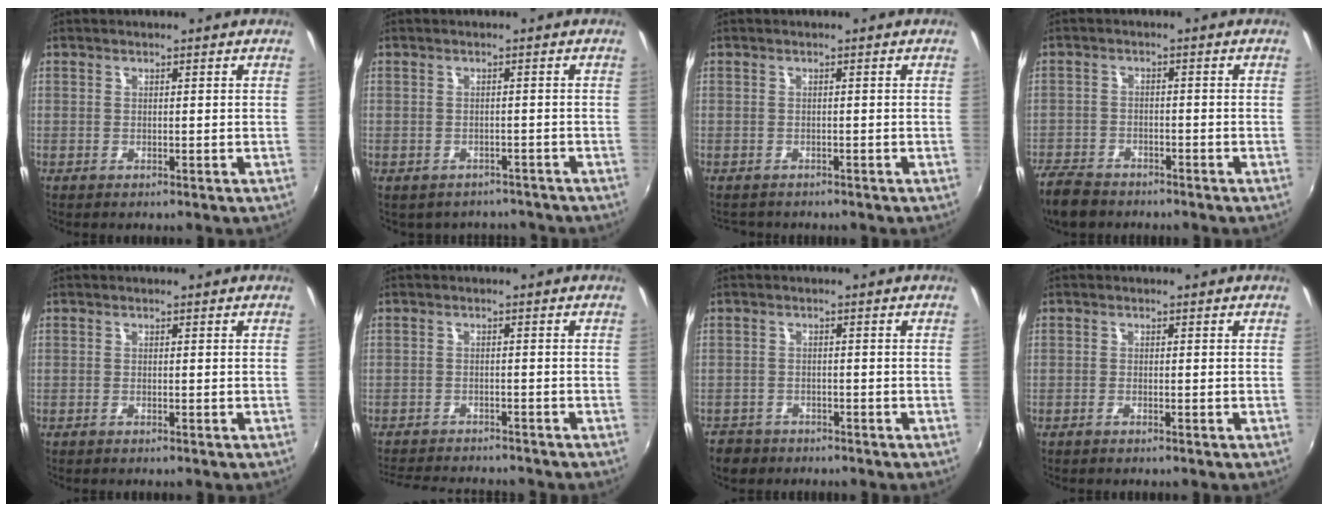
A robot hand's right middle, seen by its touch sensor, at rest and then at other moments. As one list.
[{"total": 4.9, "force": [-4.0, 2.6, 1.1], "torque": [-0.025, -0.013, -0.049]}, {"total": 2.2, "force": [-2.0, 0.9, 0.3], "torque": [-0.011, -0.011, -0.030]}, {"total": 8.1, "force": [-6.6, 3.8, 2.7], "torque": [-0.087, -0.012, -0.121]}, {"total": 0.5, "force": [-0.4, -0.1, 0.3], "torque": [-0.003, -0.001, -0.011]}, {"total": 9.6, "force": [-8.9, 2.0, 3.1], "torque": [-0.082, -0.011, -0.138]}, {"total": 4.4, "force": [-3.3, 2.8, 0.9], "torque": [-0.034, -0.004, -0.057]}, {"total": 0.8, "force": [-0.7, 0.0, 0.4], "torque": [-0.009, -0.001, -0.016]}]